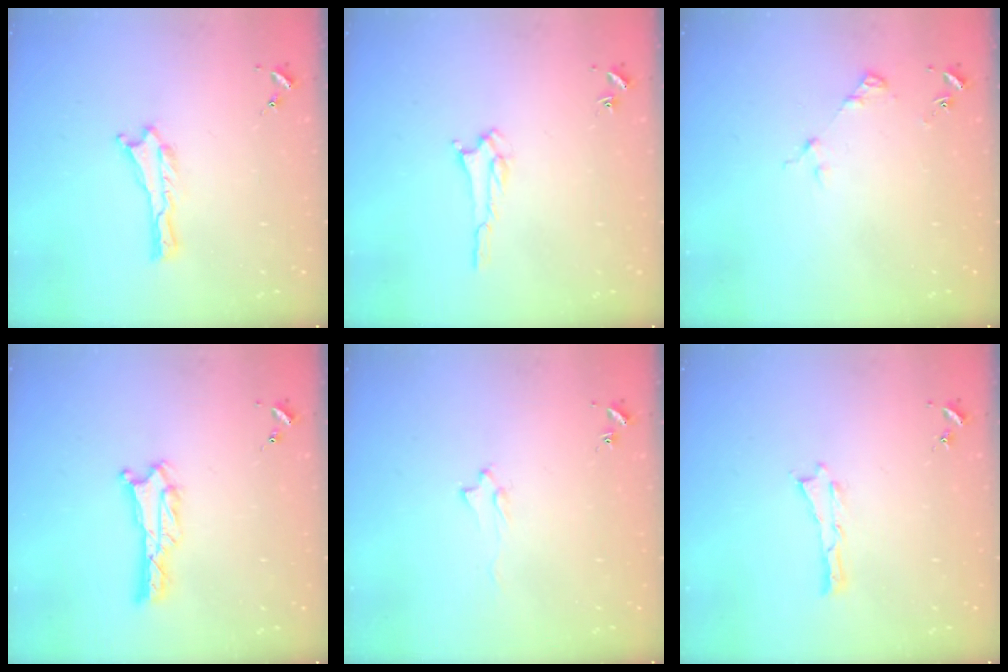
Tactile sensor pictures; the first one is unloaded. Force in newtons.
{"total": 1.5, "press": 1.5, "slide": 0.2}
{"total": 4.0, "press": 4.0, "slide": 0.4}
{"total": 1.4, "press": 1.4, "slide": 0.1}
{"total": 1.6, "press": 1.5, "slide": 0.2}
{"total": 0.0}